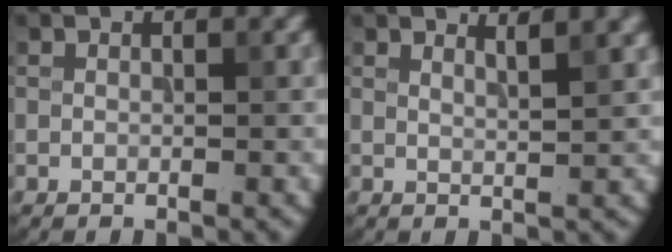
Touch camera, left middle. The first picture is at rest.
{"total": 2.4, "force": [1.8, 0.6, 1.5], "torque": [-0.004, 0.005, 0.019]}